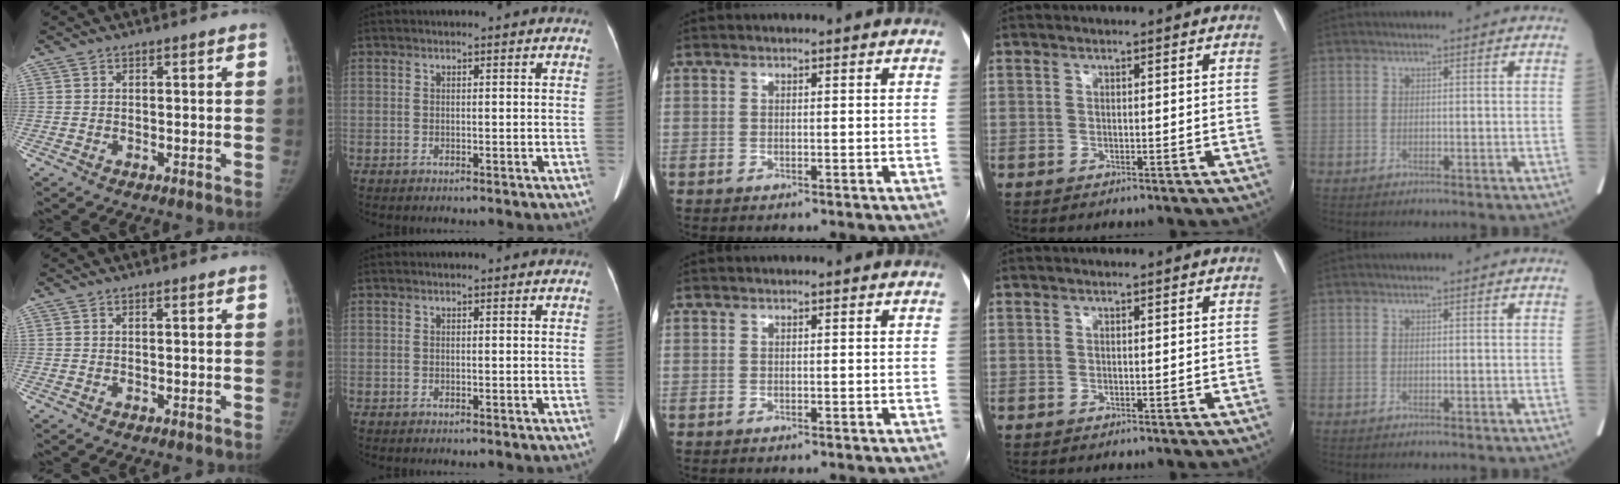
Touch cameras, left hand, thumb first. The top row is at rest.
{}